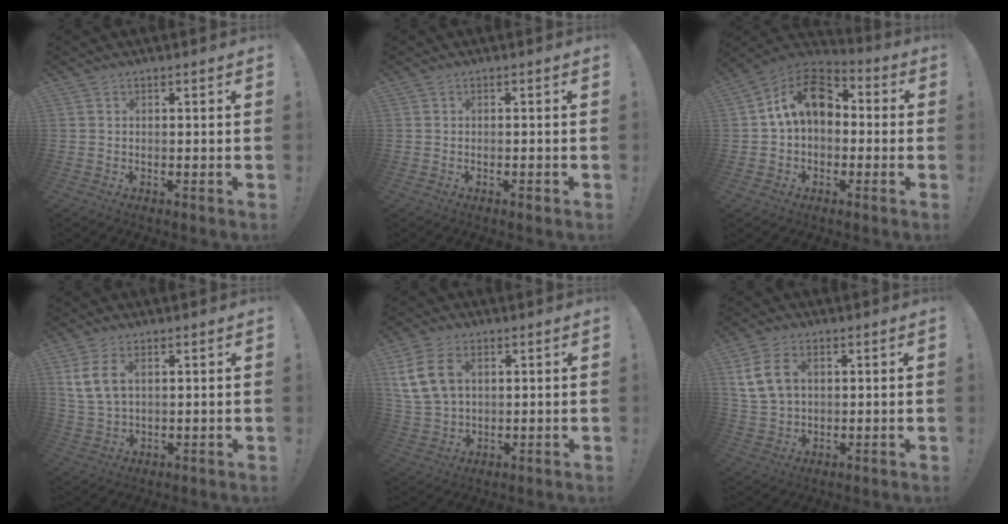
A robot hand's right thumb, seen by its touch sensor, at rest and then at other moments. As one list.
[{"total": 0.7, "force": [-0.5, 0.2, 0.5], "torque": [-0.010, 0.003, -0.008]}, {"total": 15.3, "force": [3.4, 10.2, 10.9], "torque": [-0.175, 0.014, 0.063]}, {"total": 8.0, "force": [3.4, 4.4, 5.8], "torque": [-0.114, -0.008, 0.065]}, {"total": 12.8, "force": [4.4, 8.6, 8.4], "torque": [-0.167, -0.002, 0.090]}, {"total": 10.3, "force": [3.4, 7.0, 6.7], "torque": [-0.123, 0.001, 0.068]}]